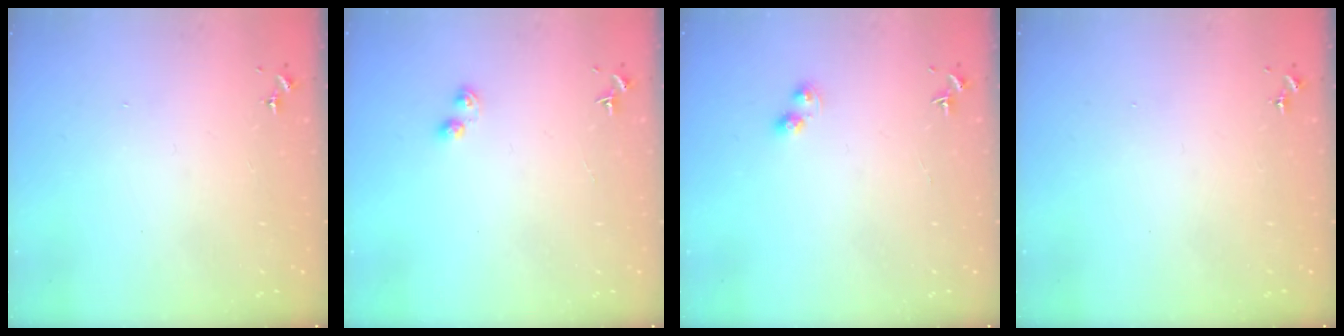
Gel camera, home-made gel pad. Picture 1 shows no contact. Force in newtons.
{"total": 2.9, "press": 2.9, "slide": 0.4}
{"total": 3.6, "press": 3.5, "slide": 0.4}
{"total": 0.0}